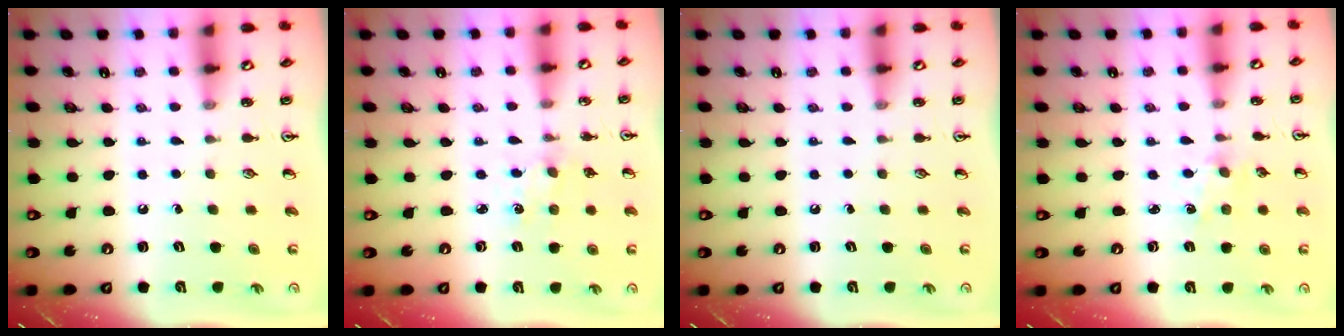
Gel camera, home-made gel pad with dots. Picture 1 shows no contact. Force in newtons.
{"total": 2.2, "press": 2.2, "slide": 0.2}
{"total": 0.0}
{"total": 1.6, "press": 1.6, "slide": 0.4}